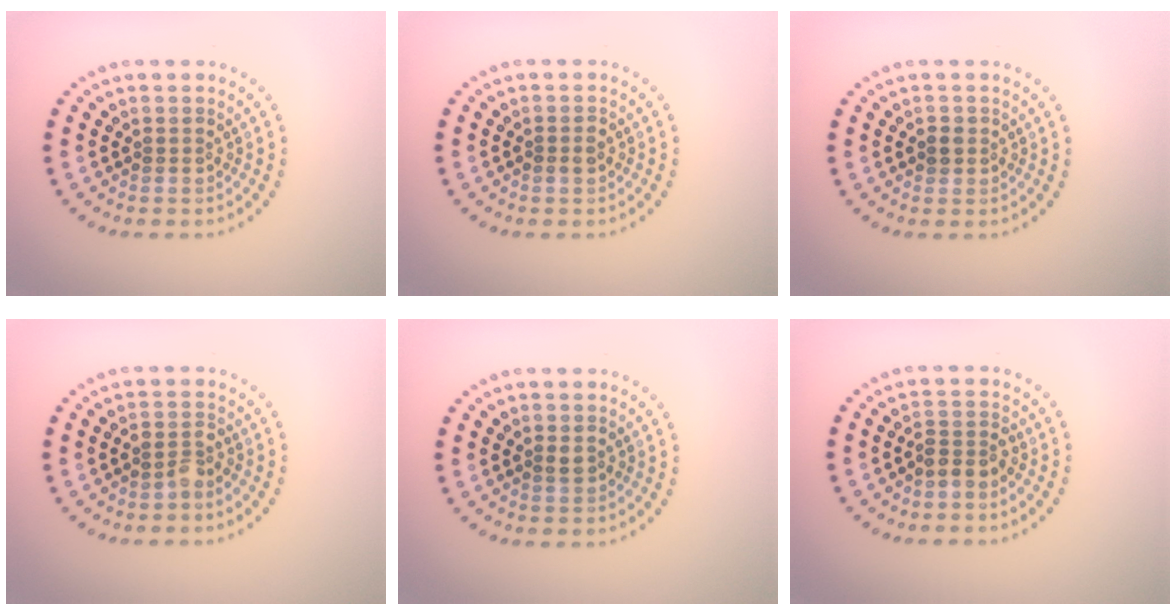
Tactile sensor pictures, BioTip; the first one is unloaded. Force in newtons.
{"total": 1.0, "press": 1.0, "slide": 0.0}
{"total": 1.1, "press": 1.0, "slide": 0.2}
{"total": 1.6, "press": 1.4, "slide": 0.8}
{"total": 0.9, "press": 0.9, "slide": 0.0}
{"total": 2.0, "press": 1.6, "slide": 1.2}